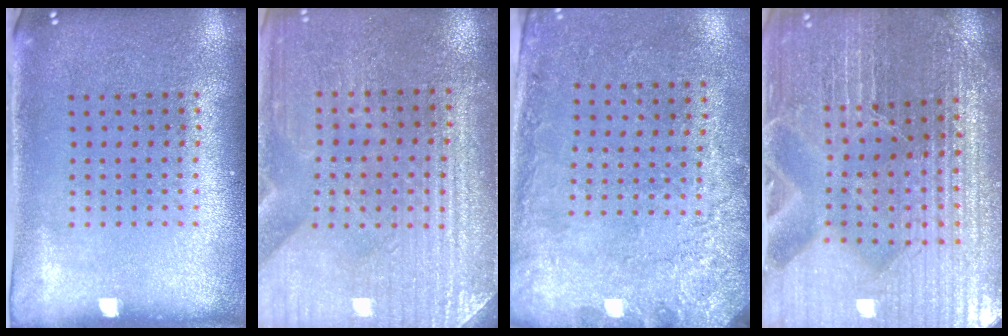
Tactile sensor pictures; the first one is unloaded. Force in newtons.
{"total": 3.2, "press": 3.1, "slide": 0.5}
{"total": 2.7, "press": 2.0, "slide": 1.8}
{"total": 4.5, "press": 4.4, "slide": 1.3}